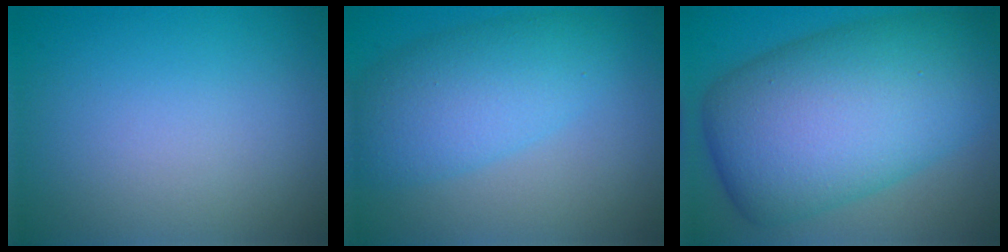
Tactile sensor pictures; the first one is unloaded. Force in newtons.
{"total": 5.9, "press": 5.9, "slide": 0.1}
{"total": 13.7, "press": 13.7, "slide": 0.3}